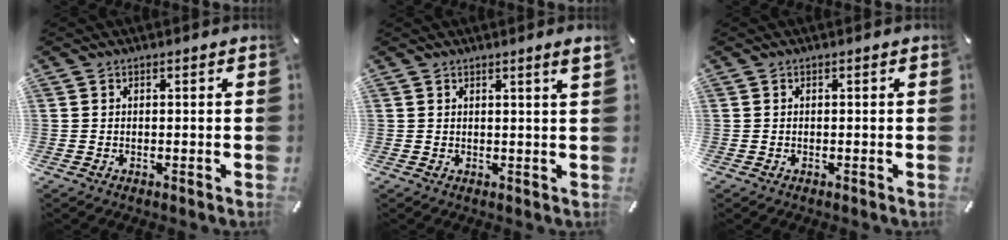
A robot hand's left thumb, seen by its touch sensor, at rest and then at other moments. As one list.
[{"total": 2.4, "force": [1.3, -0.1, 2.0], "torque": [-0.038, -0.001, 0.021]}, {"total": 0.0}]